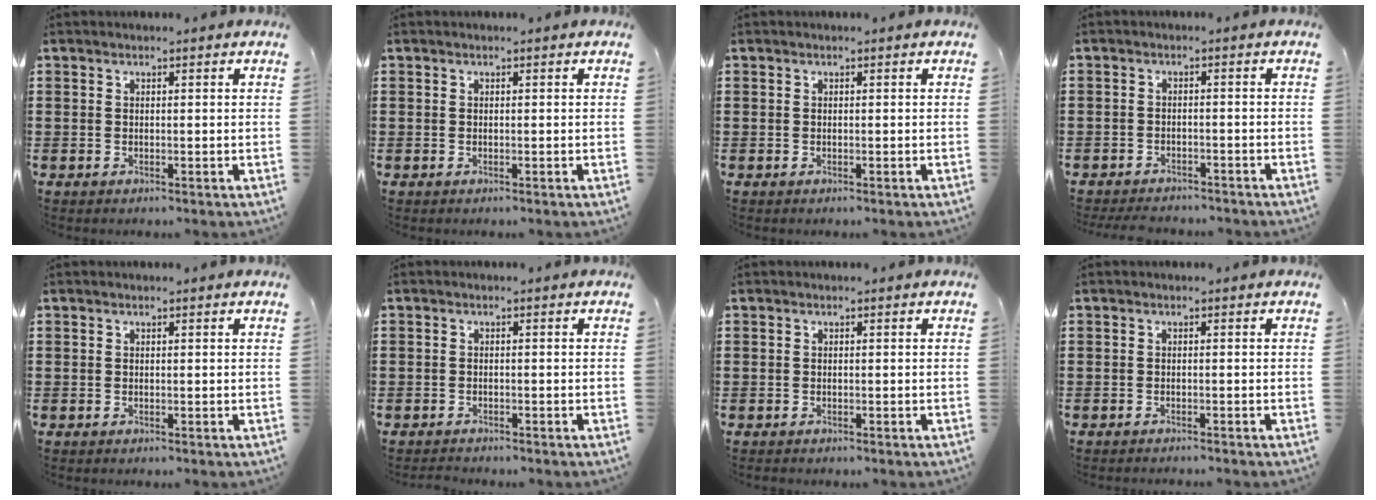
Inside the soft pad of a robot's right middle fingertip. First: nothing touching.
{"total": 0.0}
{"total": 0.0}
{"total": 2.6, "force": [-2.5, 0.5, 0.0], "torque": [-0.012, -0.002, -0.057]}
{"total": 0.0}
{"total": 1.0, "force": [-1.0, 0.2, -0.1], "torque": [0.000, 0.003, -0.023]}
{"total": 0.6, "force": [-0.5, 0.3, -0.1], "torque": [0.002, 0.005, -0.012]}
{"total": 0.7, "force": [-0.7, -0.1, 0.1], "torque": [-0.003, -0.001, -0.014]}